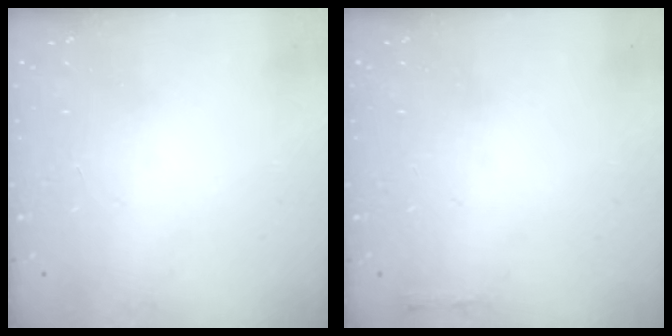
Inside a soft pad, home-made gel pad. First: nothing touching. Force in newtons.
{"total": 2.3, "press": 2.3, "slide": 0.5}